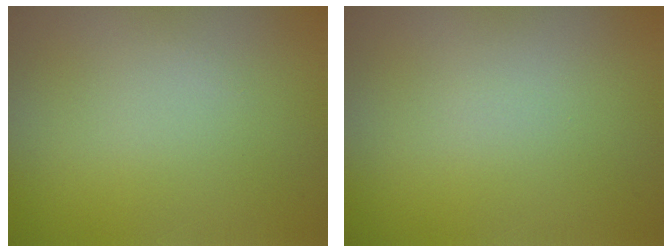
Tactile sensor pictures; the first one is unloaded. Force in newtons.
{"total": 0.0}